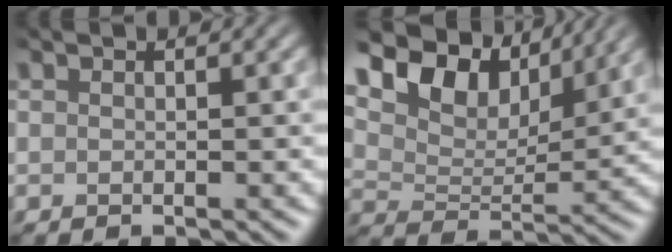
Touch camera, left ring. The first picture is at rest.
{"total": 9.4, "force": [6.1, 4.9, 5.2], "torque": [-0.102, 0.009, 0.089]}